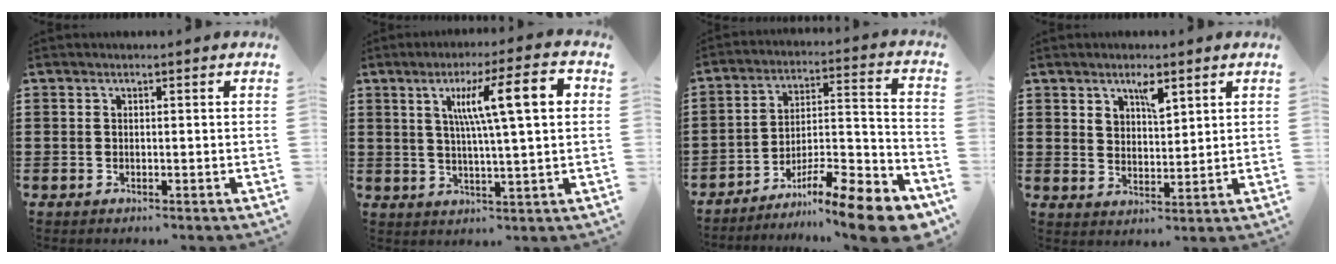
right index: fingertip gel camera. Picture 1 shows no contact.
{"total": 11.4, "force": [3.2, 1.6, 10.8], "torque": [-0.203, 0.009, 0.046]}
{"total": 11.9, "force": [-9.6, 1.5, 6.9], "torque": [-0.088, 0.029, -0.181]}
{"total": 3.8, "force": [2.6, 1.5, 2.3], "torque": [-0.035, -0.001, 0.042]}